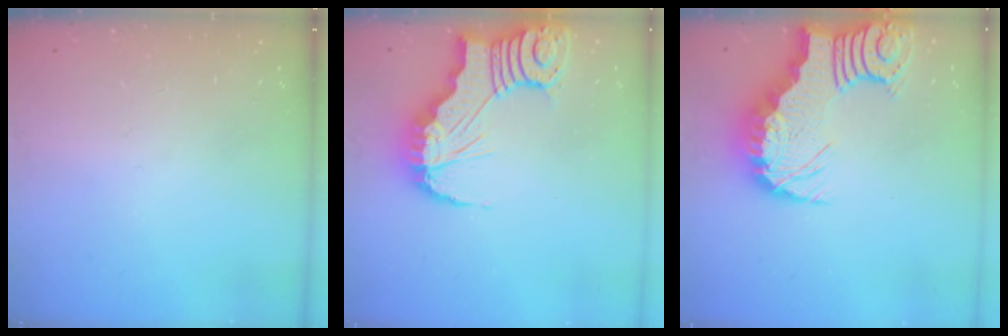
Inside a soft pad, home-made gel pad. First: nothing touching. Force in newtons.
{"total": 12.7, "press": 12.6, "slide": 1.4}
{"total": 6.5, "press": 6.4, "slide": 0.8}